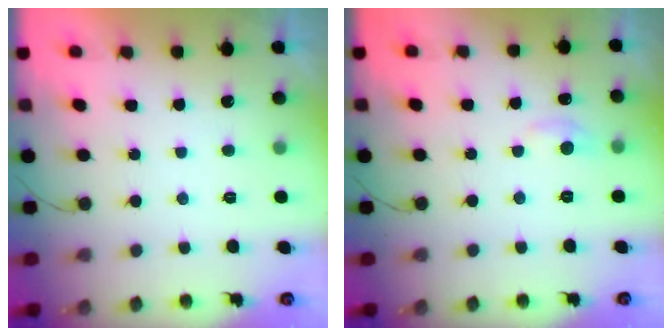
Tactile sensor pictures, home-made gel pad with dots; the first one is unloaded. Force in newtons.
{"total": 6.5, "press": 6.4, "slide": 0.9}